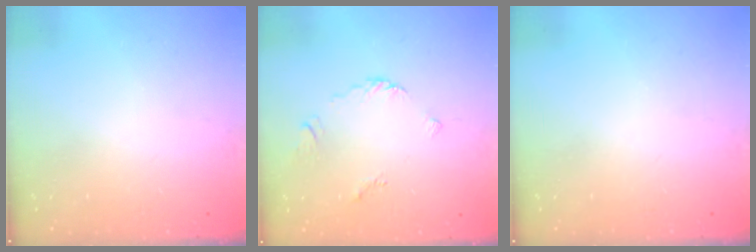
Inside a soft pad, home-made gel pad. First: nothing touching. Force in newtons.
{"total": 2.2, "press": 2.1, "slide": 0.7}
{"total": 0.0}